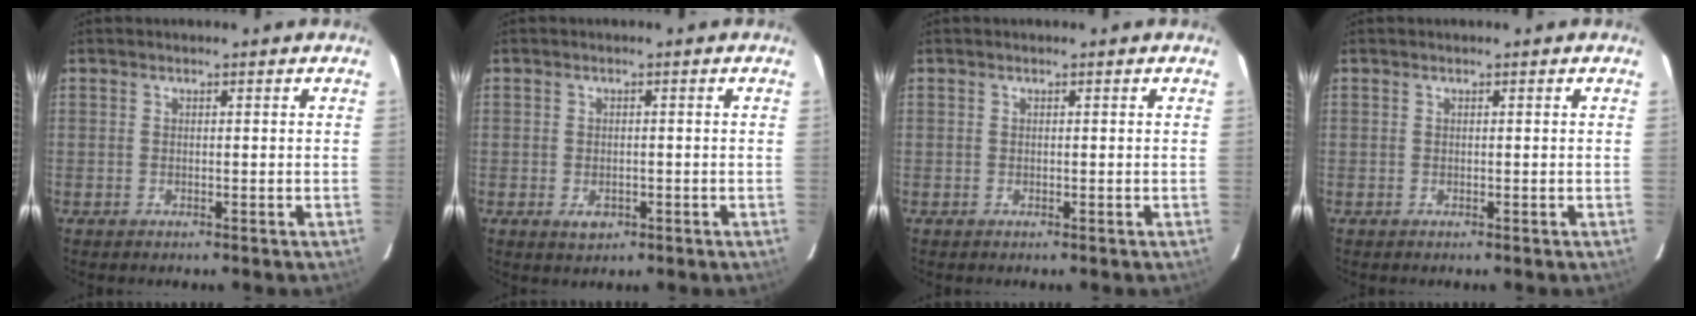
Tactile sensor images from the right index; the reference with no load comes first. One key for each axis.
{"total": 2.7, "fx": -1.1, "fy": 1.9, "fz": 1.6, "tx": -0.030, "ty": -0.004, "tz": -0.011}
{"total": 0.0}
{"total": 0.0}